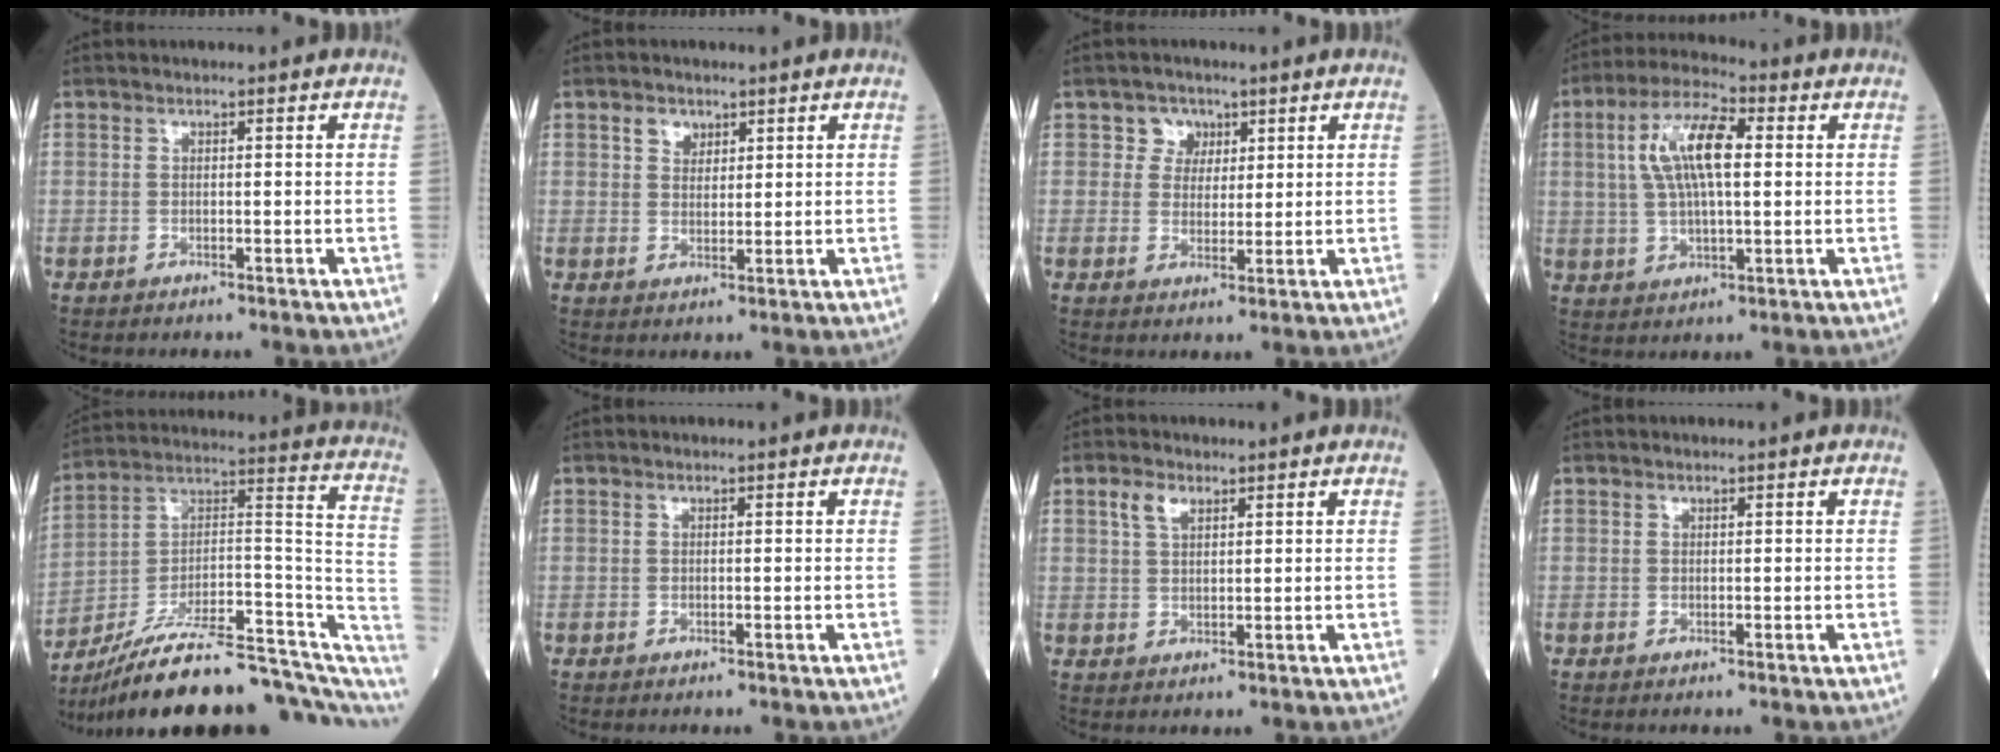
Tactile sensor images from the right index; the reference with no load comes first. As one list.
[{"total": 2.6, "force": [1.6, 1.8, 1.0], "torque": [-0.018, 0.003, 0.028]}, {"total": 3.6, "force": [1.7, 3.1, 0.4], "torque": [-0.002, 0.004, 0.026]}, {"total": 10.7, "force": [2.2, 3.4, 9.9], "torque": [-0.201, 0.021, 0.039]}, {"total": 27.3, "force": [-21.0, 6.8, 16.1], "torque": [-0.191, 0.039, -0.313]}, {"total": 0.0}, {"total": 2.9, "force": [1.7, 1.4, 1.9], "torque": [-0.042, 0.006, 0.036]}, {"total": 0.0}]